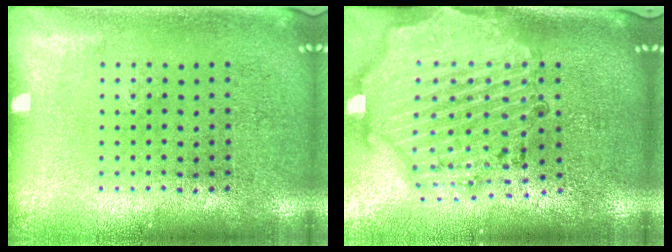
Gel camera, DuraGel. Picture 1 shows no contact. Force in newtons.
{"total": 2.4, "press": 2.3, "slide": 0.7}